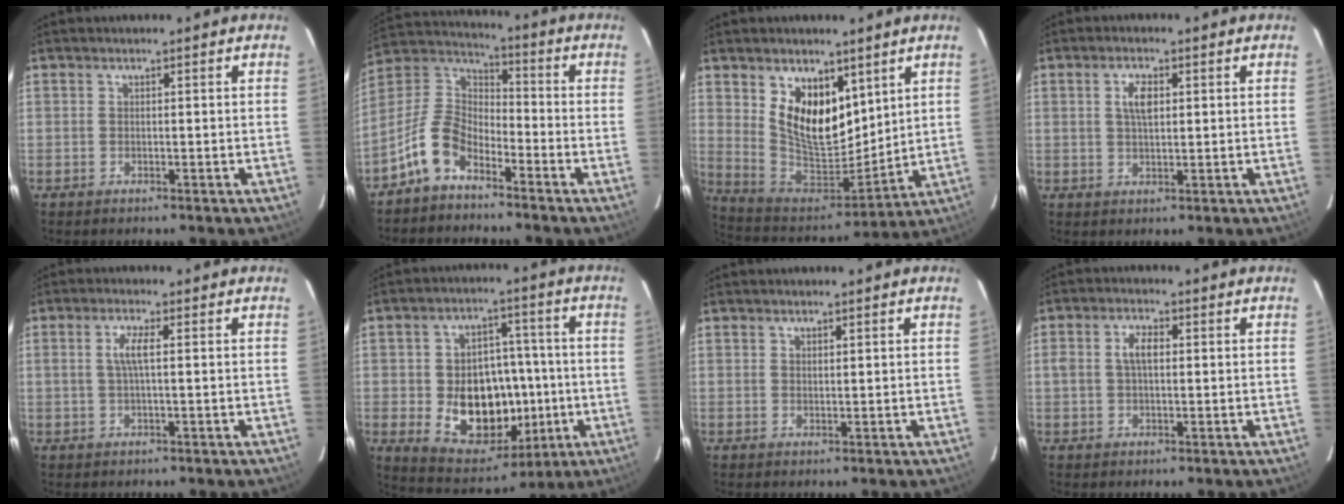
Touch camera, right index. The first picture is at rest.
{"total": 9.9, "force": [-6.2, 5.2, 5.6], "torque": [-0.128, 0.023, -0.130]}
{"total": 14.8, "force": [6.8, 8.6, 9.9], "torque": [-0.184, -0.008, 0.143]}
{"total": 3.7, "force": [1.0, 1.7, 3.2], "torque": [-0.059, 0.006, 0.020]}
{"total": 3.3, "force": [0.4, 0.4, 3.2], "torque": [-0.065, 0.003, 0.007]}
{"total": 16.6, "force": [-2.7, 12.4, 10.8], "torque": [-0.212, 0.012, -0.014]}
{"total": 0.8, "force": [0.7, 0.4, 0.3], "torque": [-0.005, 0.000, 0.013]}
{"total": 4.2, "force": [0.5, 2.3, 3.5], "torque": [-0.065, 0.011, 0.011]}